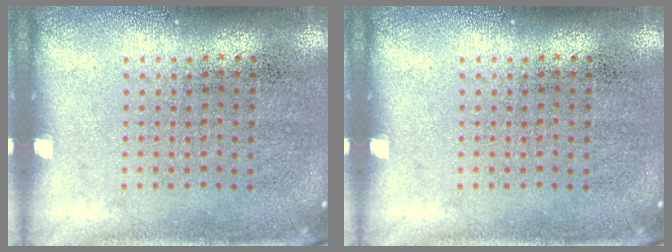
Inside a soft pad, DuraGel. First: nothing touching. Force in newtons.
{"total": 0.0}